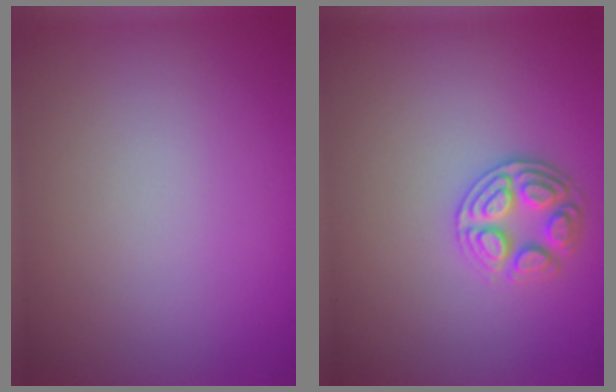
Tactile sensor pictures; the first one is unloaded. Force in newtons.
{"total": 2.8, "press": 2.7, "slide": 0.6}